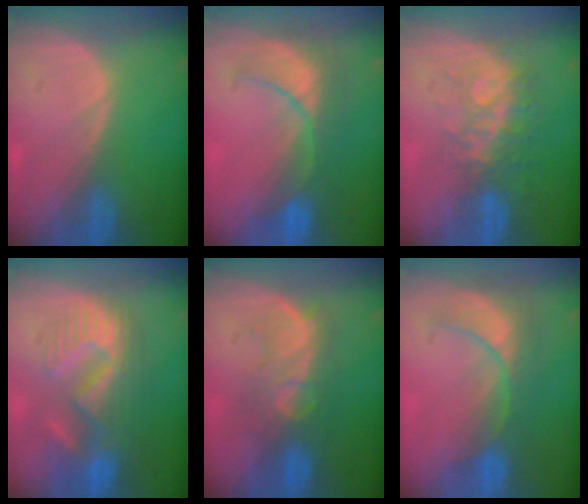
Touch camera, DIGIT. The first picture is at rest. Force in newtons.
{"total": 8.4, "press": 8.2, "slide": 1.9}
{"total": 8.4, "press": 7.1, "slide": 4.5}
{"total": 11.0, "press": 9.8, "slide": 5.0}
{"total": 8.8, "press": 8.2, "slide": 3.2}
{"total": 7.9, "press": 7.4, "slide": 2.6}